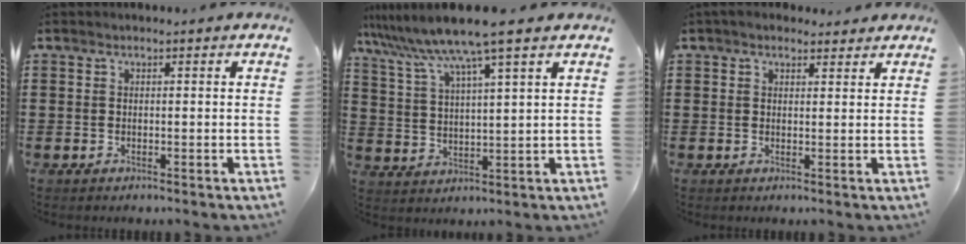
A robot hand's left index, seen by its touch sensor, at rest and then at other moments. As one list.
[{"total": 8.4, "force": [6.7, -0.7, 5.1], "torque": [-0.121, -0.036, 0.110]}, {"total": 2.2, "force": [1.9, 1.0, 0.5], "torque": [-0.016, 0.005, 0.035]}]